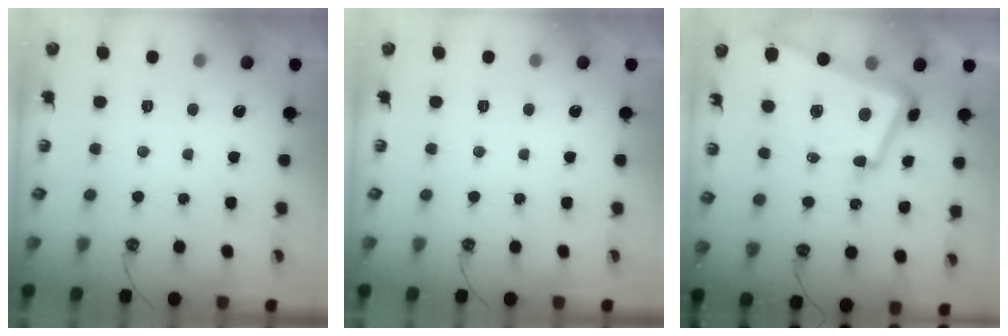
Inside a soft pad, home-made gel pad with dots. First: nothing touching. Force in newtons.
{"total": 0.0}
{"total": 12.6, "press": 12.4, "slide": 2.4}